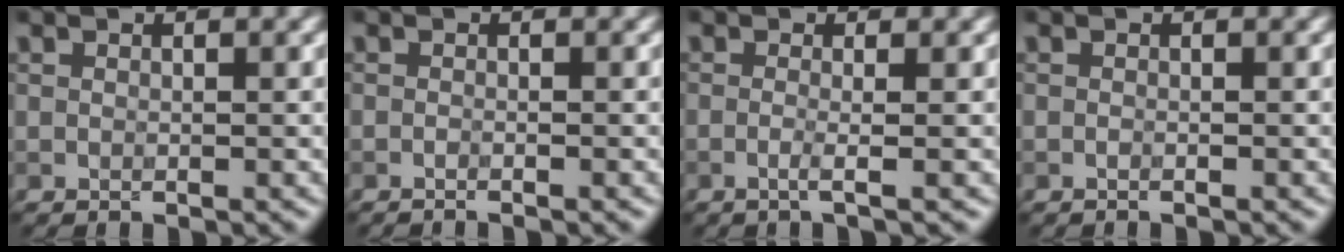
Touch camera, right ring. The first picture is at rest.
{"total": 1.3, "force": [-0.9, 0.4, 0.8], "torque": [-0.004, 0.000, -0.015]}
{"total": 1.8, "force": [-0.2, 0.7, 1.7], "torque": [-0.017, -0.003, -0.020]}
{"total": 0.5, "force": [-0.4, 0.1, 0.3], "torque": [-0.002, -0.003, -0.009]}